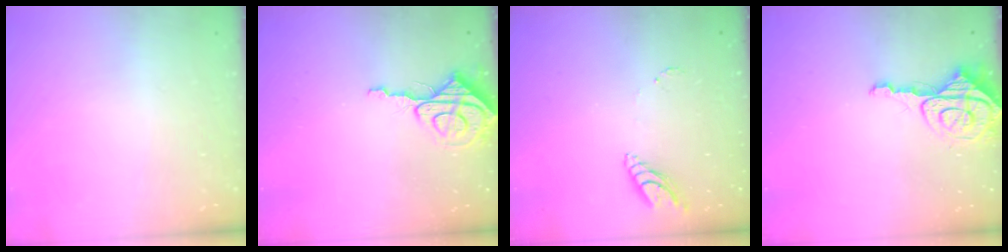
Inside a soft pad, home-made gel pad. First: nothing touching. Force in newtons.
{"total": 7.9, "press": 7.9, "slide": 0.5}
{"total": 8.0, "press": 7.9, "slide": 1.0}
{"total": 7.7, "press": 7.6, "slide": 0.8}